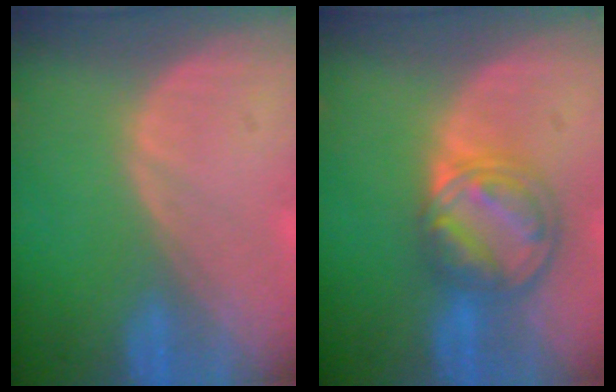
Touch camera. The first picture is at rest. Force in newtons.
{"total": 8.2, "press": 6.9, "slide": 4.4}